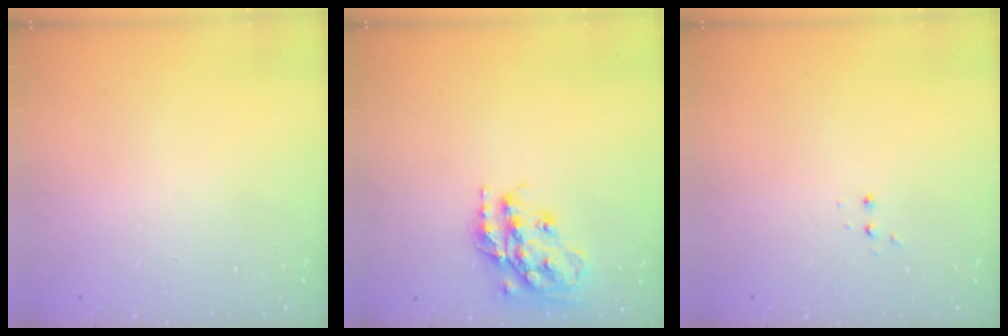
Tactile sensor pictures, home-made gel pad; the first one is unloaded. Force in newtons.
{"total": 17.6, "press": 17.5, "slide": 1.3}
{"total": 2.8, "press": 2.8, "slide": 0.5}